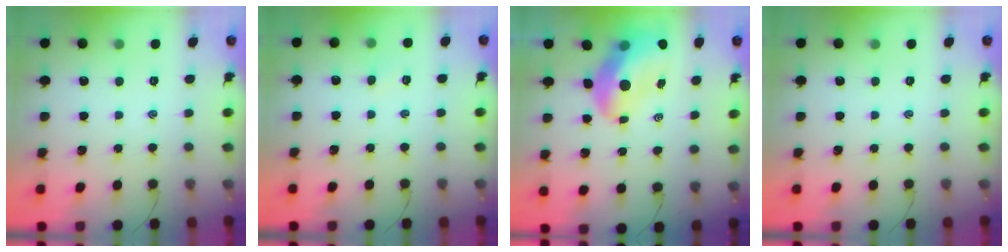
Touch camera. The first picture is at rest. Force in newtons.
{"total": 2.5, "press": 2.3, "slide": 0.8}
{"total": 12.6, "press": 12.0, "slide": 3.9}
{"total": 0.0}